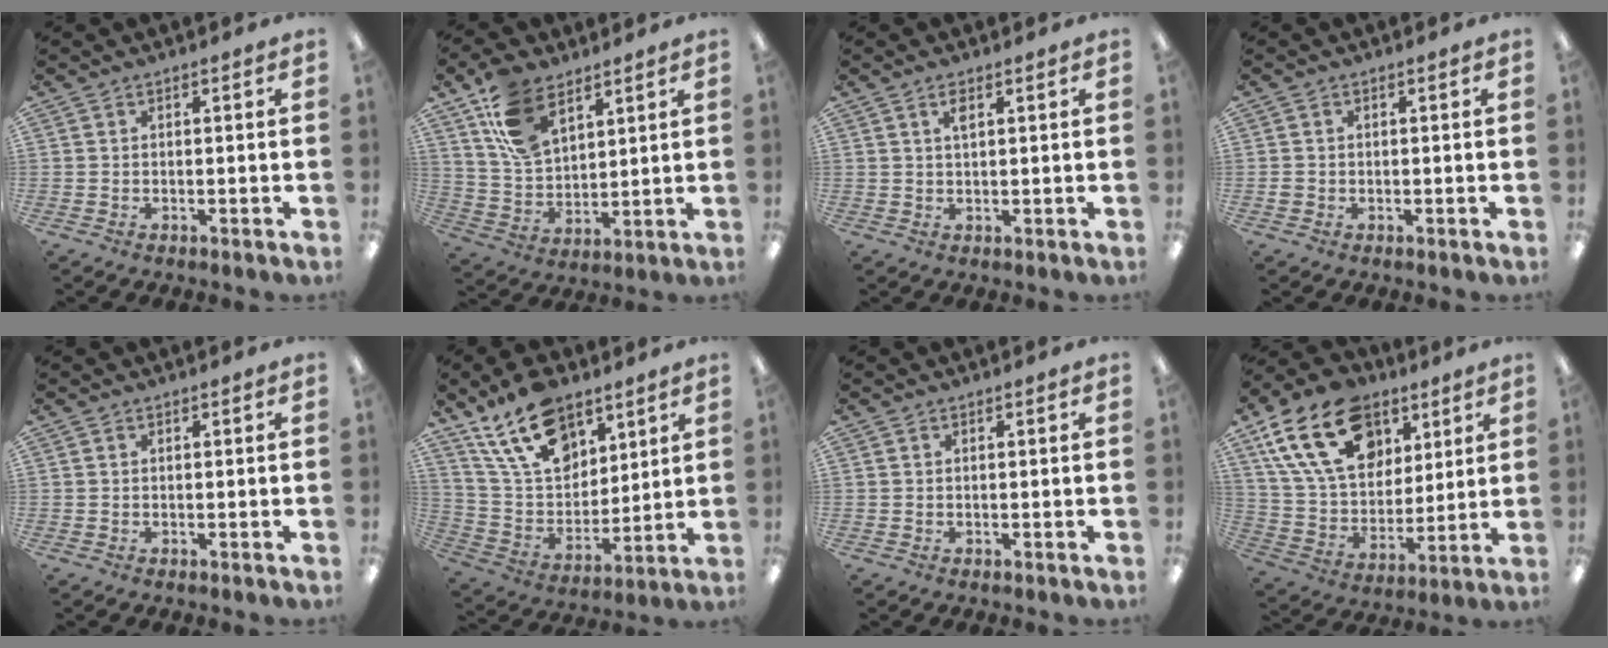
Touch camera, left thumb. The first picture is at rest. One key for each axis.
{"total": 13.6, "fx": 8.0, "fy": 8.1, "fz": 7.5, "tx": -0.151, "ty": -0.015, "tz": 0.156}
{"total": 2.2, "fx": 1.3, "fy": 0.8, "fz": 1.6, "tx": -0.028, "ty": 0.000, "tz": 0.021}
{"total": 1.0, "fx": -0.1, "fy": 0.9, "fz": 0.3, "tx": -0.005, "ty": 0.004, "tz": -0.004}
{"total": 0.0}
{"total": 18.7, "fx": 11.7, "fy": 10.7, "fz": 9.8, "tx": -0.176, "ty": -0.046, "tz": 0.215}
{"total": 0.0}
{"total": 22.8, "fx": 11.1, "fy": 15.0, "fz": 13.0, "tx": -0.232, "ty": -0.035, "tz": 0.202}